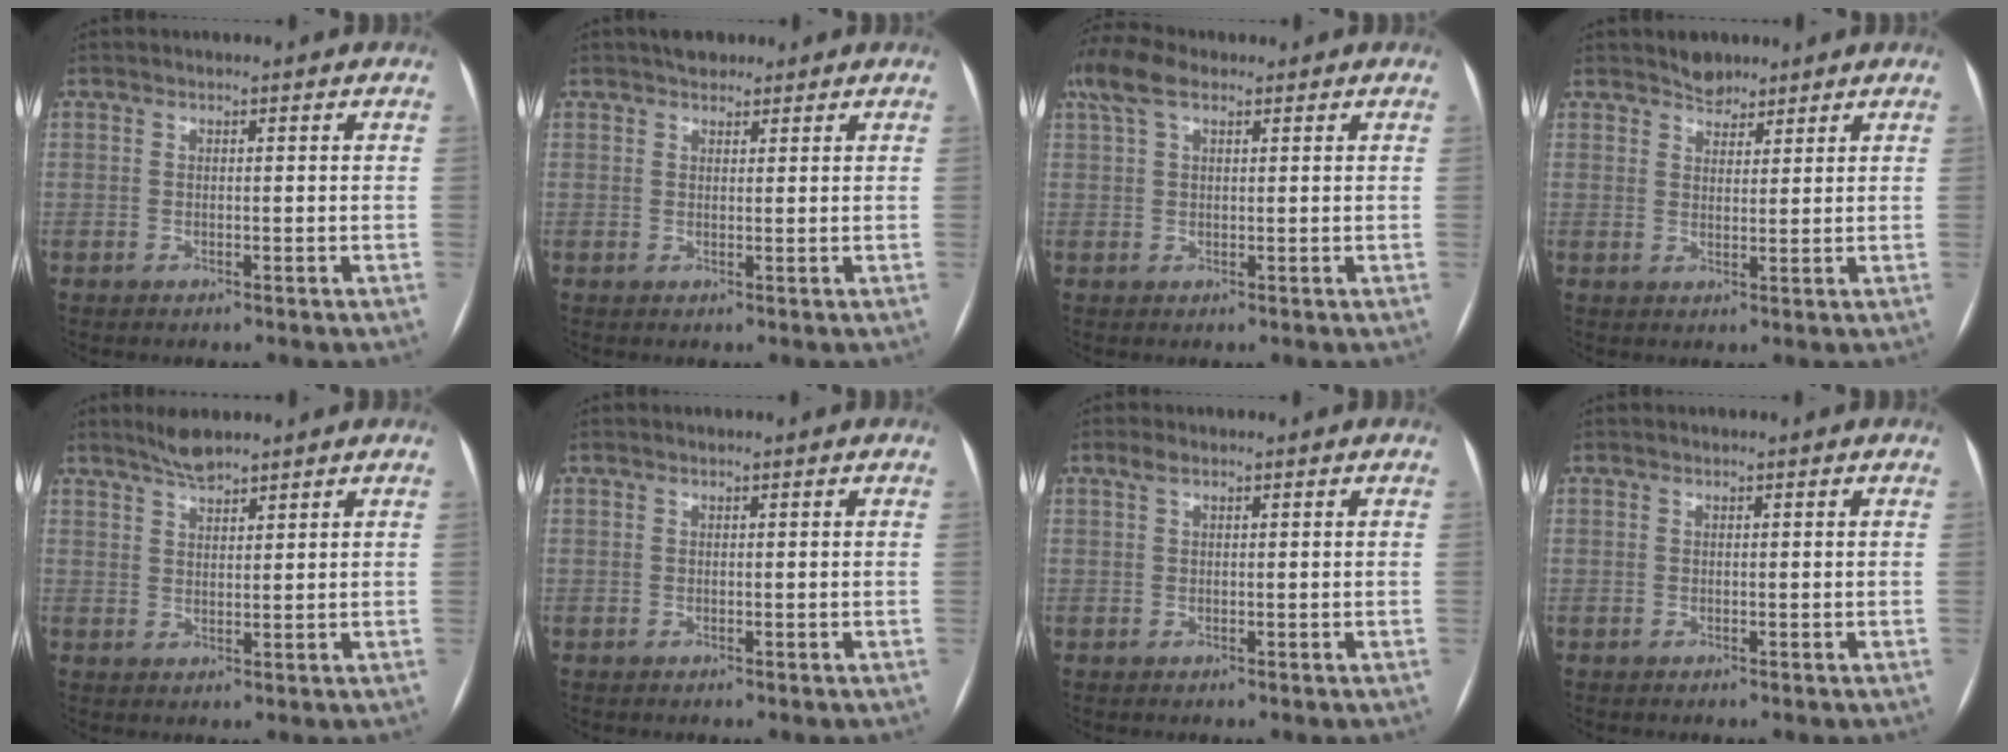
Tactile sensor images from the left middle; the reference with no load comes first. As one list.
[{"total": 2.8, "force": [2.3, 1.4, 1.0], "torque": [-0.015, 0.014, 0.033]}, {"total": 6.8, "force": [4.3, 2.8, 4.5], "torque": [-0.106, 0.039, 0.087]}, {"total": 2.9, "force": [2.5, 1.4, 0.3], "torque": [-0.006, 0.003, 0.039]}, {"total": 3.7, "force": [3.2, 0.5, 1.6], "torque": [-0.034, 0.004, 0.061]}, {"total": 0.0}, {"total": 1.3, "force": [0.8, 0.4, 0.9], "torque": [-0.023, 0.016, 0.017]}, {"total": 0.0}]